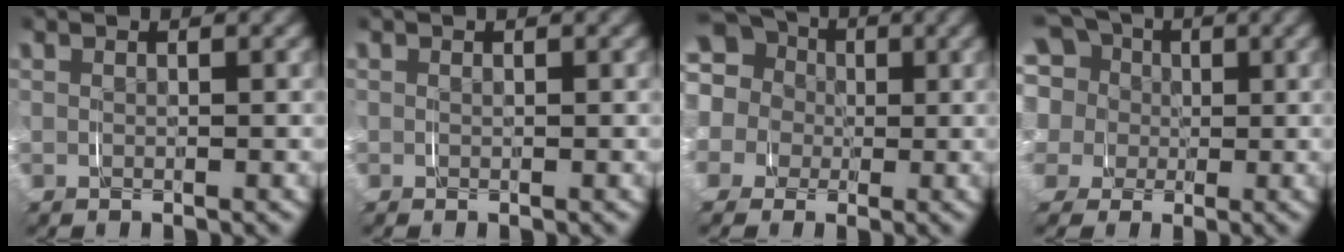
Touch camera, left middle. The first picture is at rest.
{"total": 0.0}
{"total": 14.9, "force": [2.5, 13.8, 5.2], "torque": [-0.141, -0.006, 0.011]}
{"total": 12.9, "force": [1.7, 11.9, 4.7], "torque": [-0.119, -0.017, 0.009]}